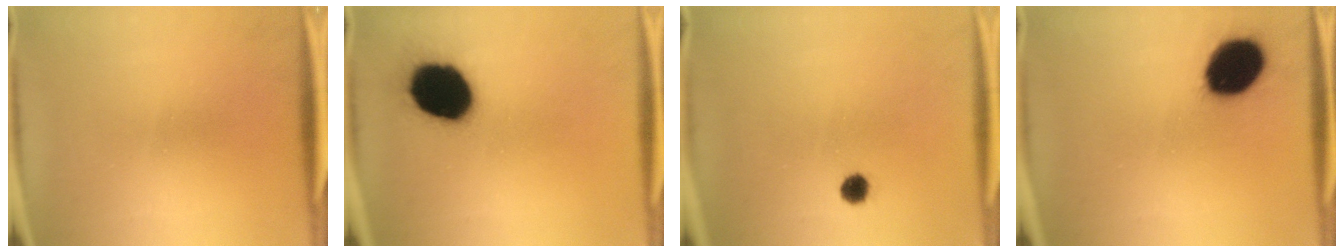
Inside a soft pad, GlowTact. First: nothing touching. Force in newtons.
{"total": 18.0}
{"total": 2.4}
{"total": 15.5}